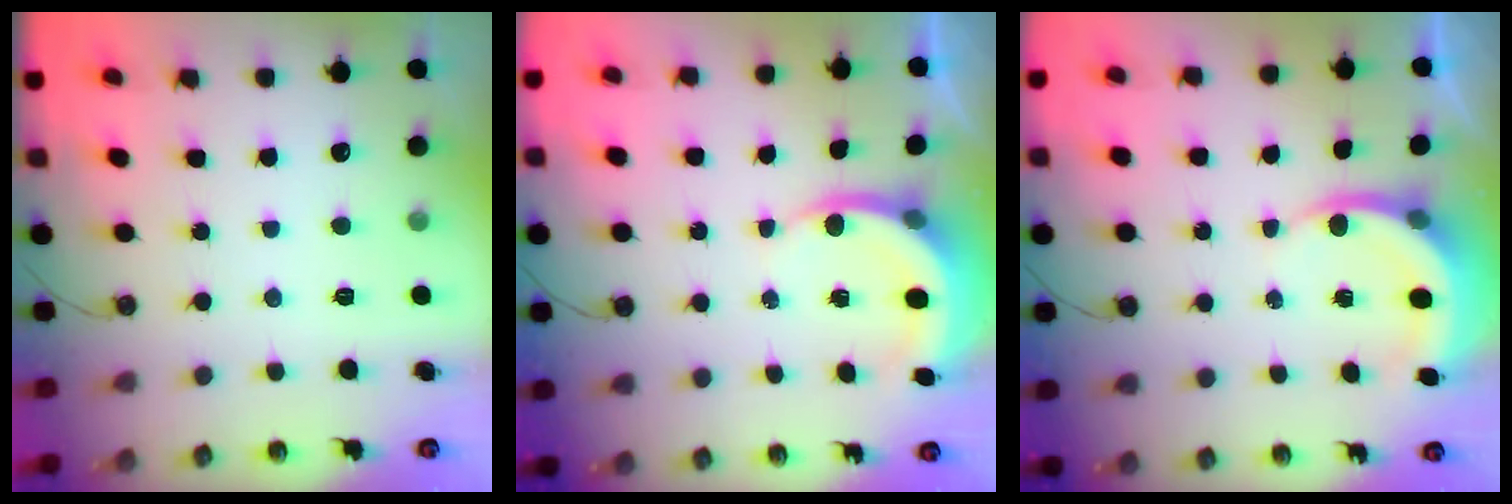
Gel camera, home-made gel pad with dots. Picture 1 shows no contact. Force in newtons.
{"total": 4.3, "press": 4.3, "slide": 0.3}
{"total": 4.4, "press": 4.3, "slide": 0.2}